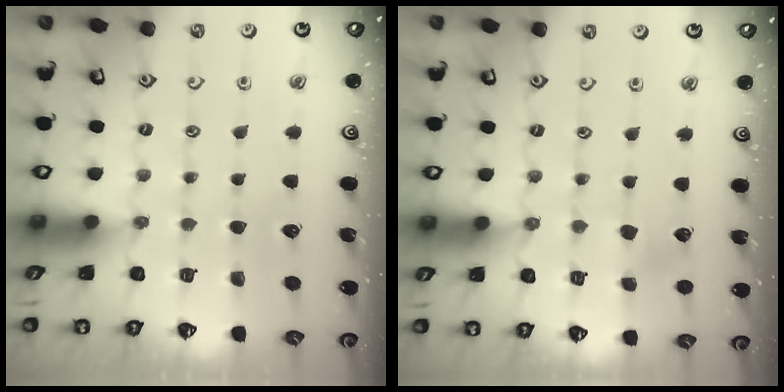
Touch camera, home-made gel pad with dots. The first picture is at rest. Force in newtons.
{"total": 3.3, "press": 3.3, "slide": 0.4}